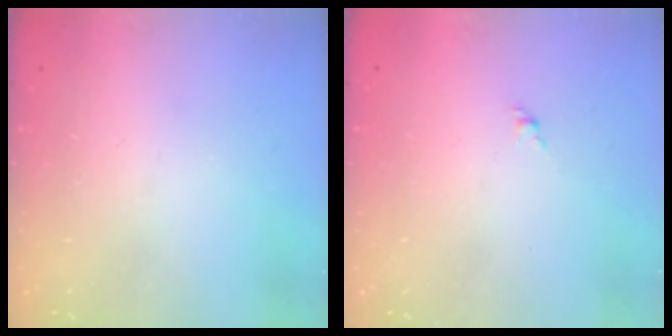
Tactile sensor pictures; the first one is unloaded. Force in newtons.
{"total": 1.6, "press": 1.5, "slide": 0.6}